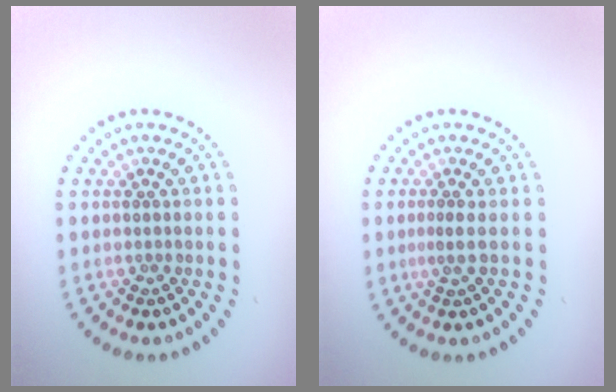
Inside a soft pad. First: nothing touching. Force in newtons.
{"total": 1.0, "press": 0.5, "slide": 0.9}